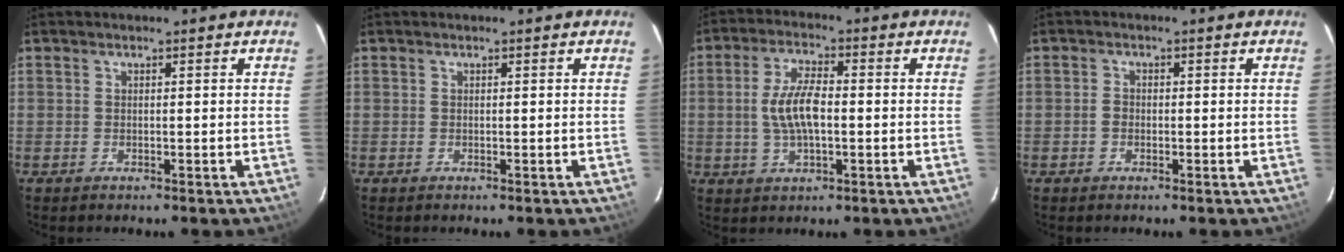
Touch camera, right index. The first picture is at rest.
{"total": 0.0}
{"total": 8.0, "force": [-0.5, 3.2, 7.3], "torque": [-0.144, 0.007, -0.008]}
{"total": 1.5, "force": [-0.6, 1.2, 0.6], "torque": [-0.010, 0.004, -0.012]}